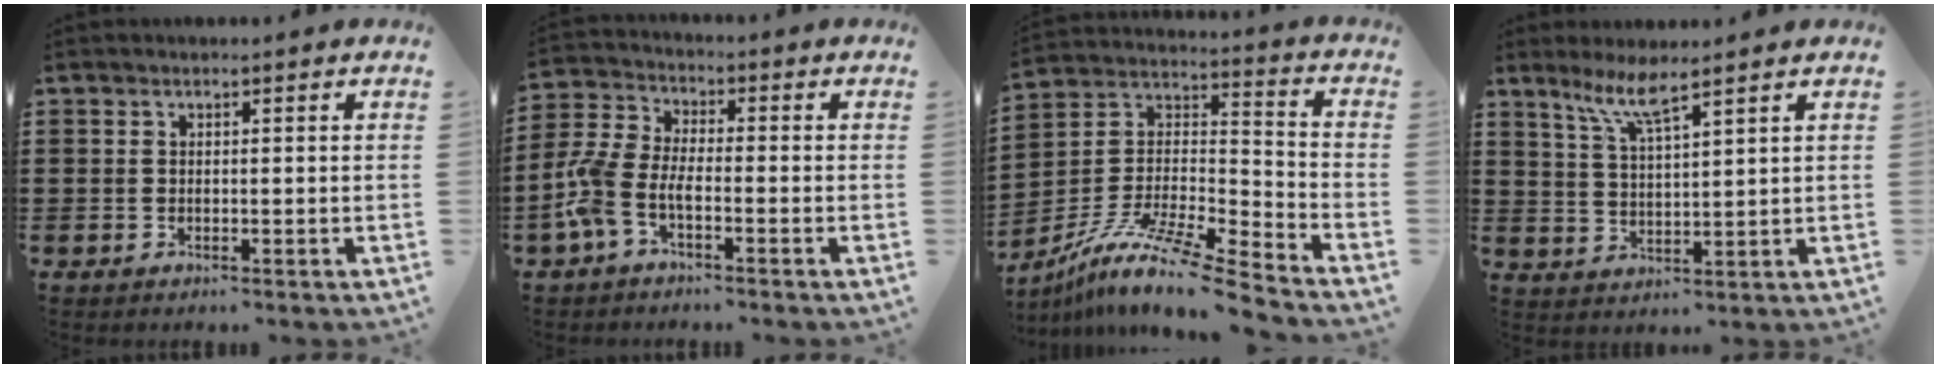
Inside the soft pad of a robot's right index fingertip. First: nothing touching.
{"total": 5.9, "force": [-3.3, 2.5, 4.3], "torque": [-0.125, -0.010, -0.072]}
{"total": 12.2, "force": [-9.9, 0.5, 7.1], "torque": [-0.136, 0.005, -0.192]}
{"total": 5.5, "force": [4.1, 0.3, 3.7], "torque": [-0.084, -0.005, 0.071]}